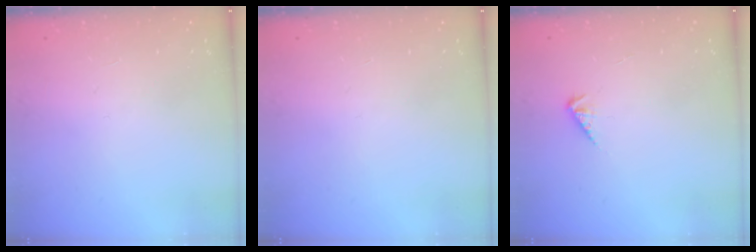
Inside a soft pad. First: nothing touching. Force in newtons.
{"total": 0.0}
{"total": 2.3, "press": 2.3, "slide": 0.2}